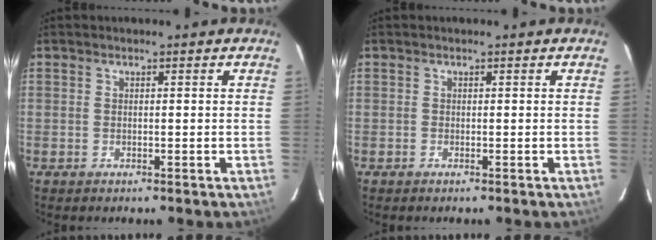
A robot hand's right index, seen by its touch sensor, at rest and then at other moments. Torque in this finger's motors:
{"motor_torque": [-0.07, -0.07, -0.04, -0.02]}